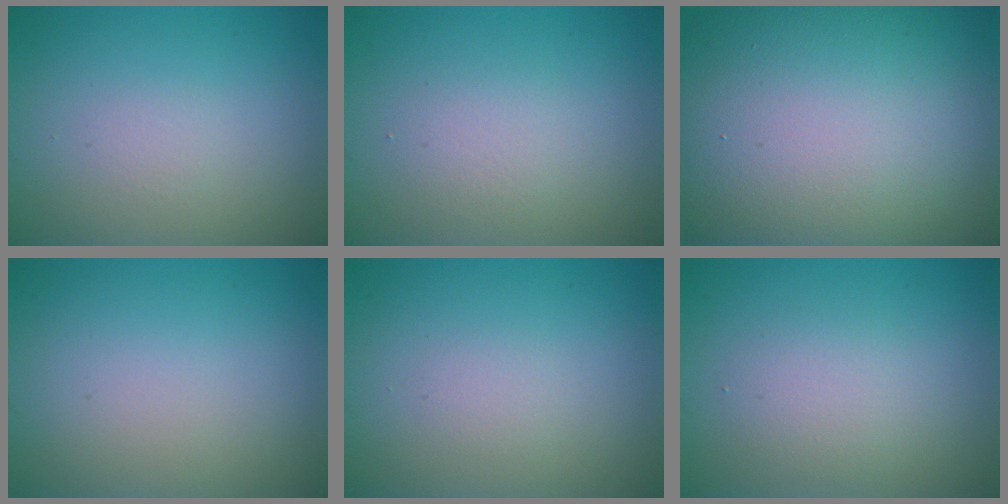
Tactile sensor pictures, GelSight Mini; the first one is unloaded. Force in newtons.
{"total": 1.7, "press": 1.7, "slide": 0.2}
{"total": 19.3, "press": 19.3, "slide": 0.3}
{"total": 0.0}
{"total": 1.0, "press": 0.9, "slide": 0.1}
{"total": 2.1, "press": 2.0, "slide": 0.1}